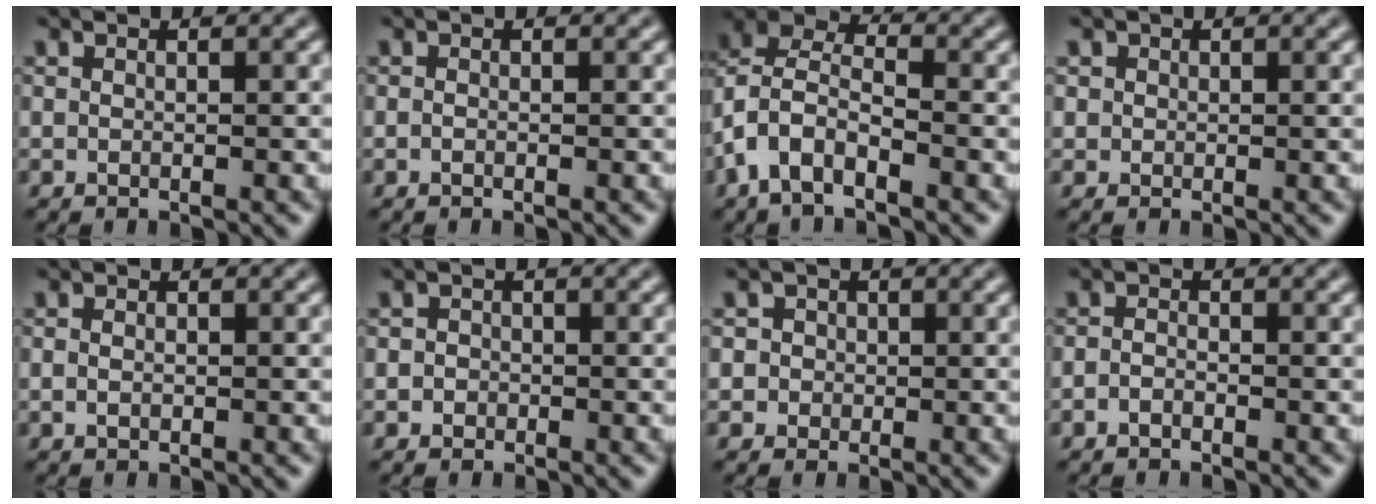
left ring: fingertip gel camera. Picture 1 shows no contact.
{"total": 0.0}
{"total": 6.6, "force": [-2.8, 3.6, 4.7], "torque": [-0.100, 0.008, -0.070]}
{"total": 0.8, "force": [0.3, 0.8, 0.1], "torque": [0.008, -0.003, 0.002]}
{"total": 0.8, "force": [-0.1, 0.6, 0.6], "torque": [-0.011, -0.001, 0.000]}
{"total": 1.1, "force": [-0.2, 1.1, 0.2], "torque": [0.015, 0.000, -0.010]}
{"total": 2.5, "force": [0.6, 2.4, 0.7], "torque": [0.013, 0.008, -0.003]}
{"total": 1.0, "force": [-0.7, 0.5, 0.5], "torque": [-0.010, 0.001, -0.016]}